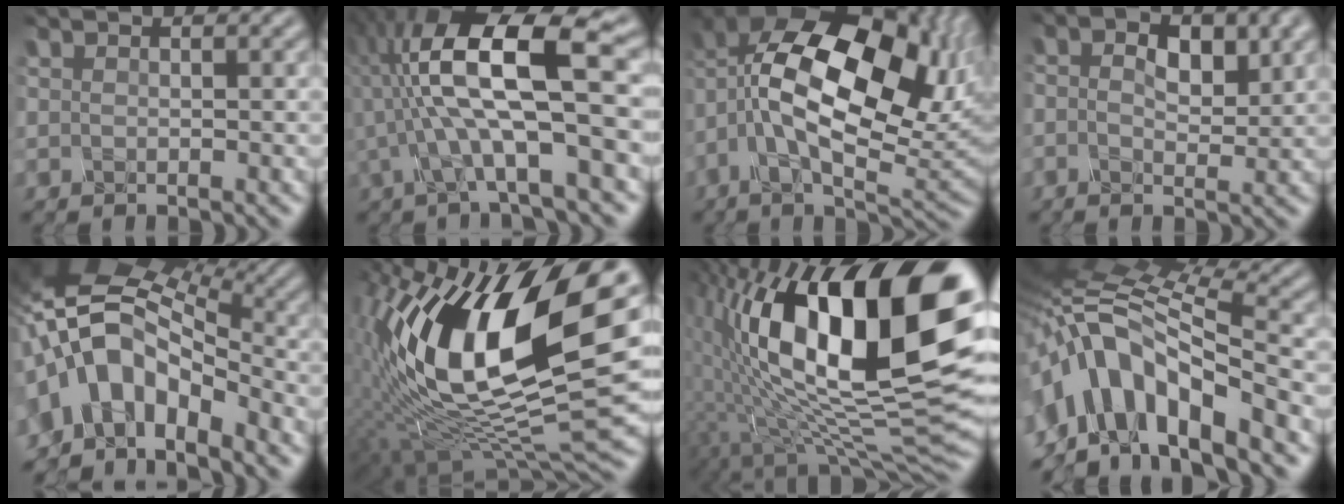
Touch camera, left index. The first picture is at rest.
{"total": 9.8, "force": [-1.2, 2.0, 9.5], "torque": [-0.189, 0.013, -0.002]}
{"total": 17.4, "force": [-0.4, 9.0, 14.8], "torque": [-0.234, 0.014, 0.016]}
{"total": 3.3, "force": [-0.1, 1.3, 3.1], "torque": [-0.059, -0.001, 0.012]}
{"total": 9.0, "force": [-4.4, 5.1, 5.8], "torque": [-0.106, 0.003, -0.075]}
{"total": 15.1, "force": [2.4, 6.5, 13.5], "torque": [-0.264, 0.000, 0.044]}
{"total": 17.3, "force": [3.4, 6.9, 15.5], "torque": [-0.248, 0.010, 0.071]}
{"total": 10.2, "force": [-6.3, 3.8, 7.1], "torque": [-0.130, 0.011, -0.105]}